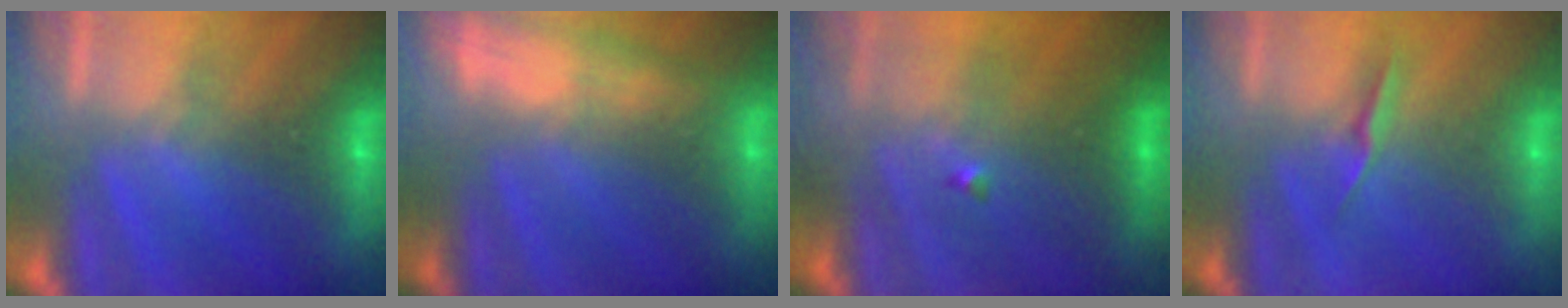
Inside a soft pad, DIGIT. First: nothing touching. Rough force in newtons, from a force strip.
{"total": 2.6}
{"total": 4.5}
{"total": 1.3}